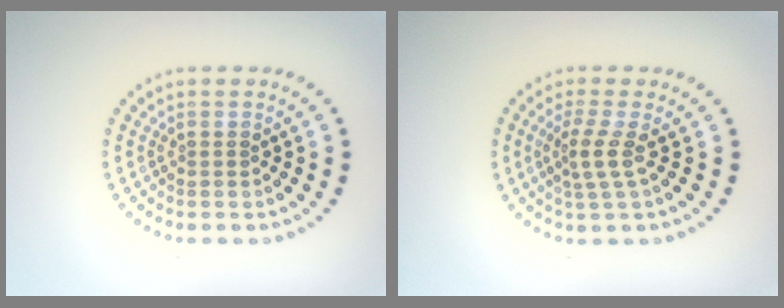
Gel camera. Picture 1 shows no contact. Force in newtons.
{"total": 2.3, "press": 1.5, "slide": 1.6}